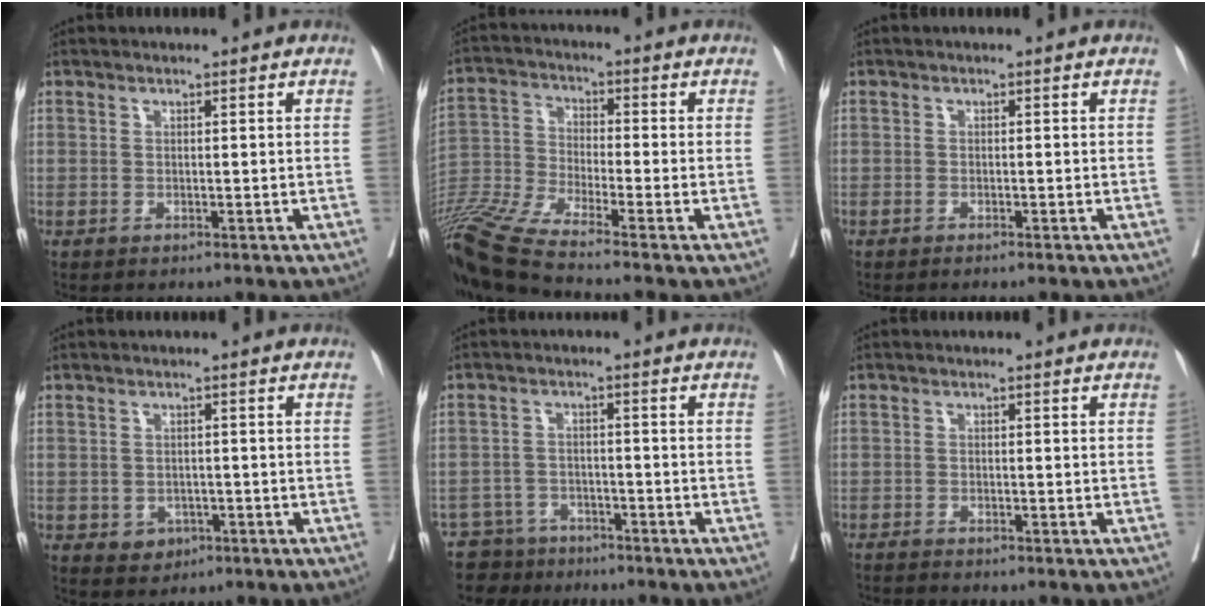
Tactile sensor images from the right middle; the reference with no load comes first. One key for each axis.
{"total": 13.4, "fx": -11.4, "fy": -1.6, "fz": 6.9, "tx": -0.151, "ty": -0.022, "tz": -0.219}
{"total": 1.4, "fx": -1.2, "fy": 0.0, "fz": 0.8, "tx": -0.013, "ty": -0.003, "tz": -0.015}
{"total": 2.7, "fx": -1.2, "fy": 2.2, "fz": 1.0, "tx": -0.009, "ty": 0.005, "tz": -0.009}
{"total": 5.4, "fx": -4.9, "fy": 2.0, "fz": -1.0, "tx": 0.020, "ty": 0.003, "tz": -0.090}
{"total": 2.2, "fx": -2.1, "fy": -0.3, "fz": 0.6, "tx": -0.013, "ty": -0.005, "tz": -0.035}